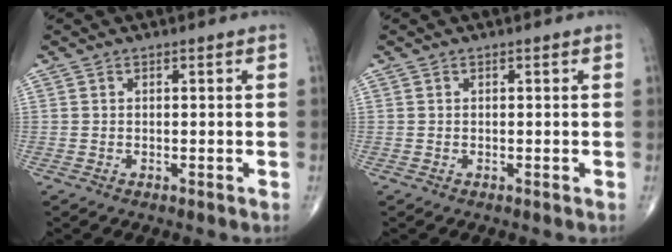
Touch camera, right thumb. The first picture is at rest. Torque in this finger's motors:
{"motor_torque": [-0.05, 0.06, -0.02, -0.02, 0.01]}